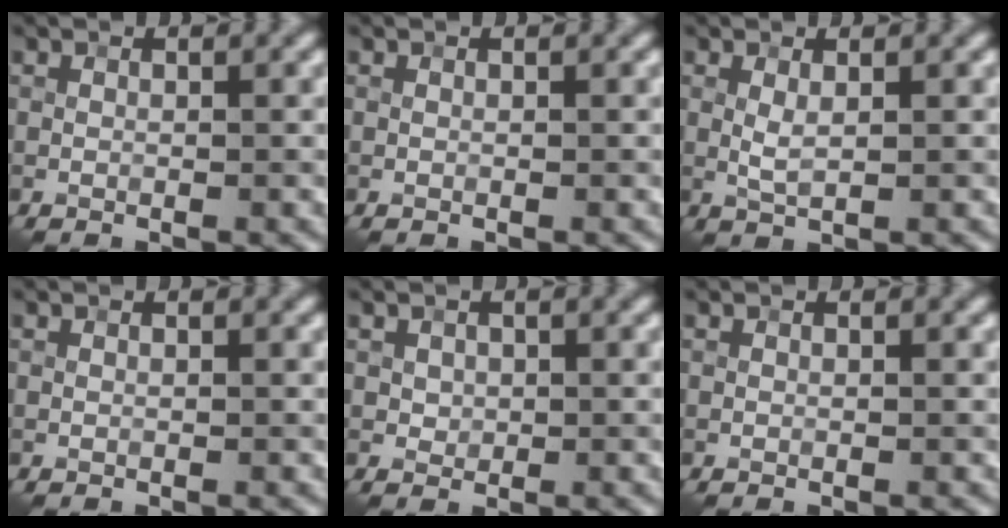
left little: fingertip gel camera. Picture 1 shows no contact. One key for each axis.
{"total": 0.0}
{"total": 1.4, "fx": 0.3, "fy": 0.4, "fz": 1.3, "tx": -0.034, "ty": 0.001, "tz": 0.009}
{"total": 0.0}
{"total": 0.9, "fx": 0.3, "fy": 0.8, "fz": 0.3, "tx": -0.005, "ty": -0.002, "tz": 0.009}
{"total": 0.0}